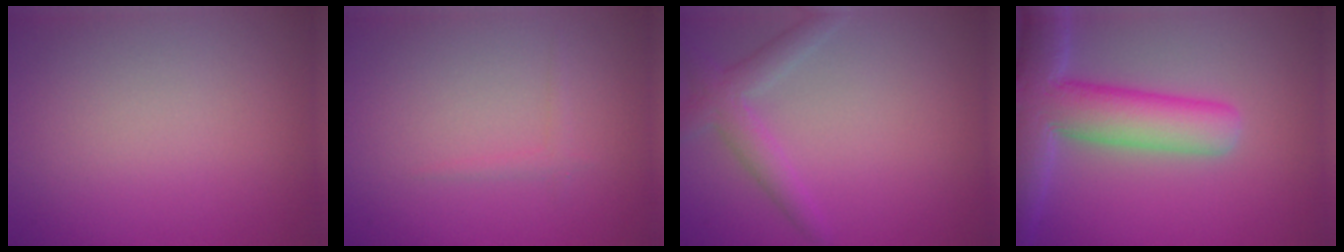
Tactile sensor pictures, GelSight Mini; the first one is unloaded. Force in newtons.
{"total": 0.9, "press": 0.8, "slide": 0.1}
{"total": 2.7, "press": 2.7, "slide": 0.3}
{"total": 9.0, "press": 8.9, "slide": 0.6}